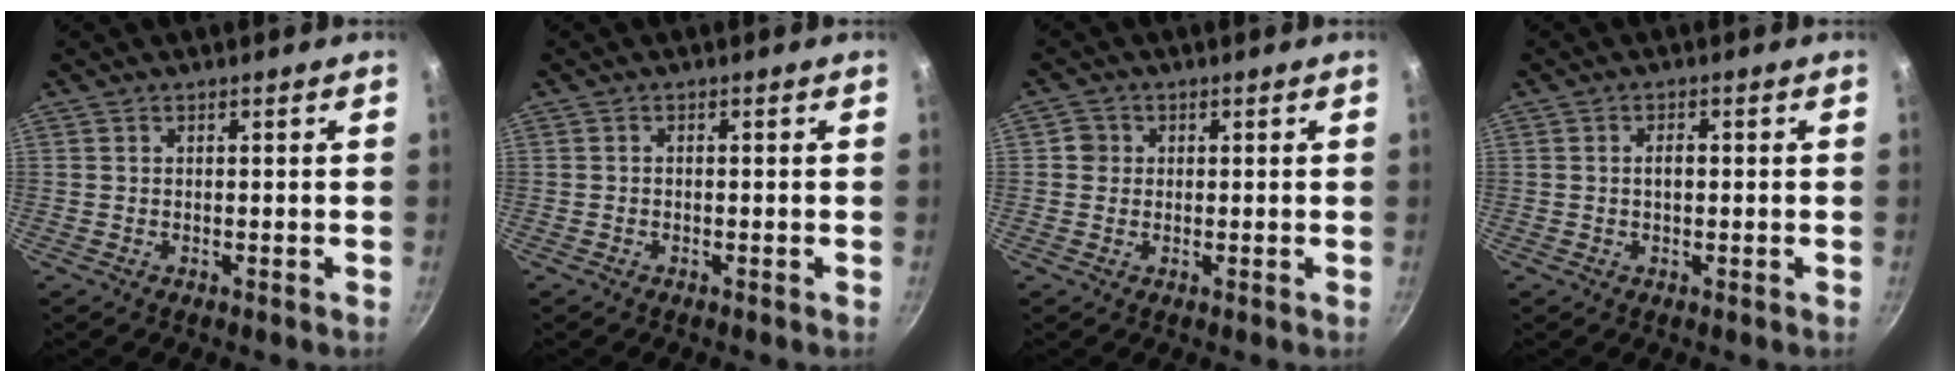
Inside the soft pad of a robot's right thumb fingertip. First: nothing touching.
{"total": 0.0}
{"total": 2.4, "force": [0.2, 2.3, 0.6], "torque": [0.003, 0.004, 0.001]}
{"total": 1.9, "force": [0.0, 1.1, 1.6], "torque": [-0.026, 0.005, -0.001]}